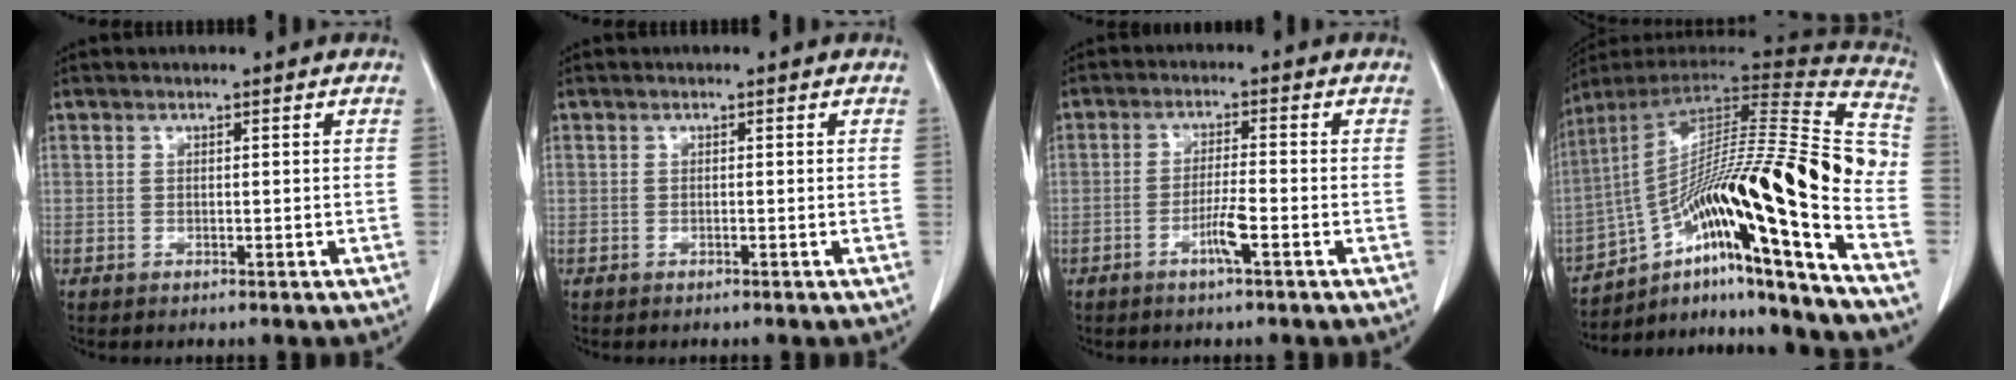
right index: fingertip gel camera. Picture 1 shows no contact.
{"total": 0.0}
{"total": 4.0, "force": [-1.9, -0.2, 3.6], "torque": [-0.075, -0.007, -0.037]}
{"total": 28.4, "force": [-13.2, 1.5, 25.1], "torque": [-0.367, 0.006, -0.221]}